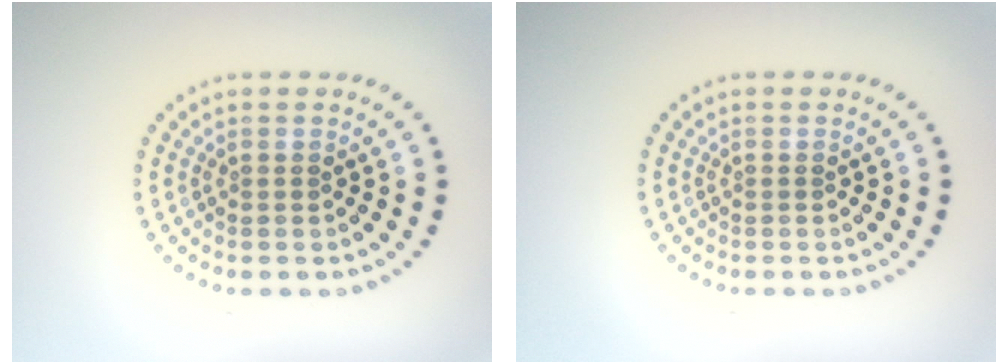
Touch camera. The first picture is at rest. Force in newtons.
{"total": 0.0}